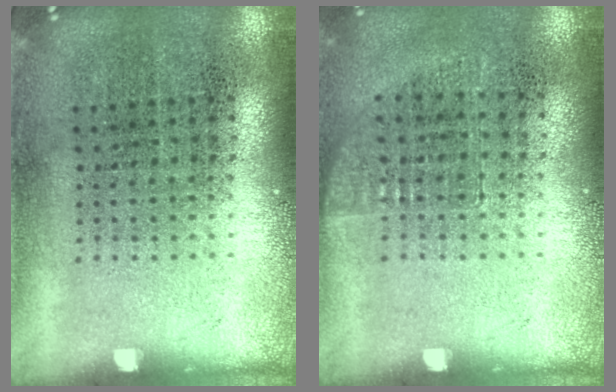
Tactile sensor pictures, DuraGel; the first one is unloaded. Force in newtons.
{"total": 0.7, "press": 0.6, "slide": 0.3}